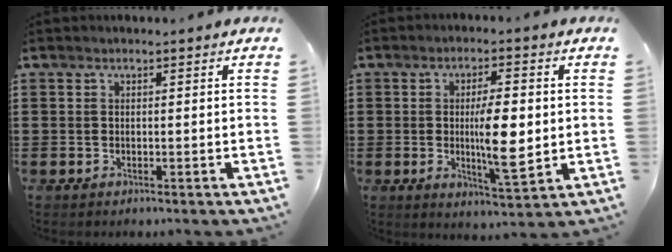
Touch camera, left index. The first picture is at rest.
{"total": 8.6, "force": [0.2, 2.7, 8.2], "torque": [-0.122, -0.005, 0.000]}